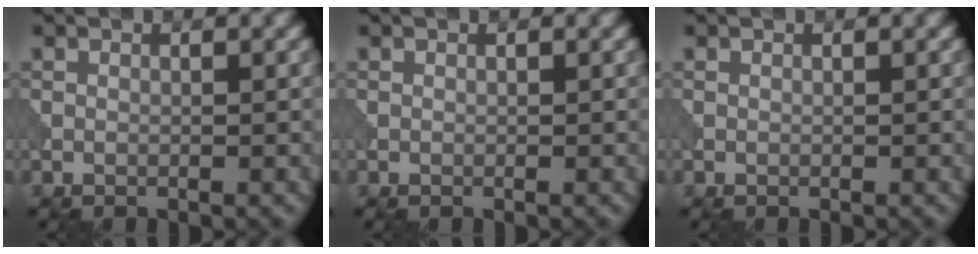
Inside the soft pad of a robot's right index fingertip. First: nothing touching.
{"total": 0.0}
{"total": 0.0}